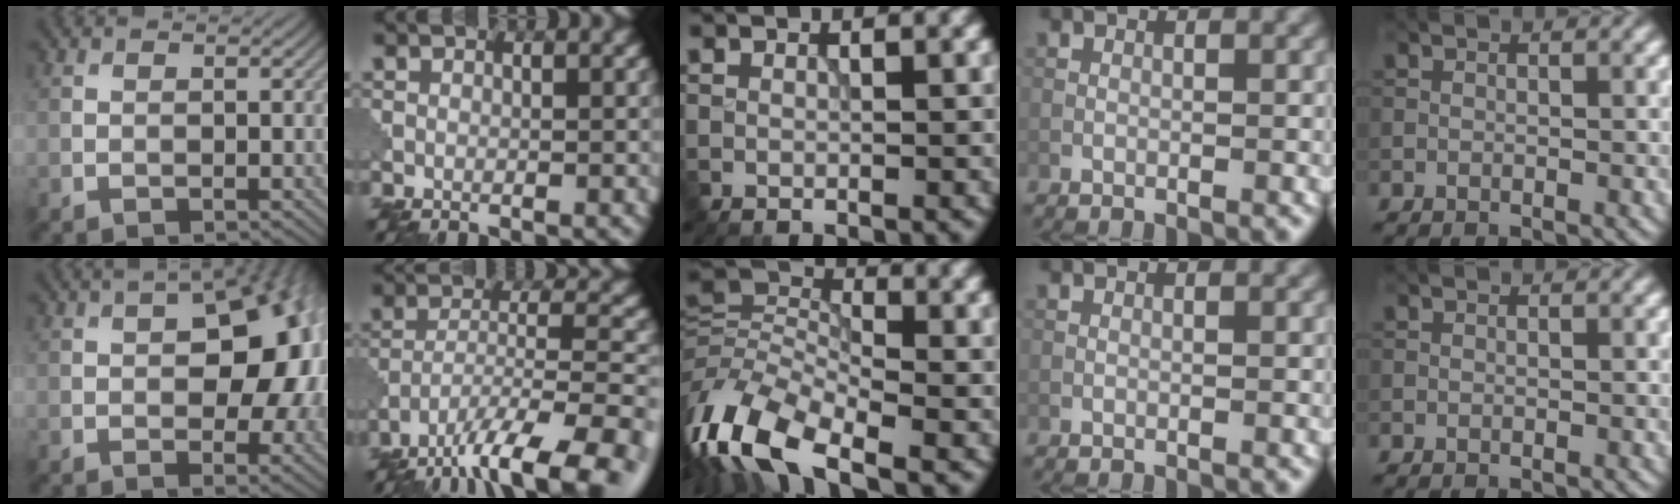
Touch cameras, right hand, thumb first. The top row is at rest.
{"thumb": {"total": 13.3, "force": [1.6, 7.3, 10.9], "torque": [-0.143, 0.008, 0.022]}, "index": {"total": 12.0, "force": [-8.6, 3.0, 7.9], "torque": [-0.137, -0.009, -0.135]}, "middle": {"total": 11.8, "force": [-5.7, 5.7, 8.7], "torque": [-0.183, 0.000, -0.131]}}